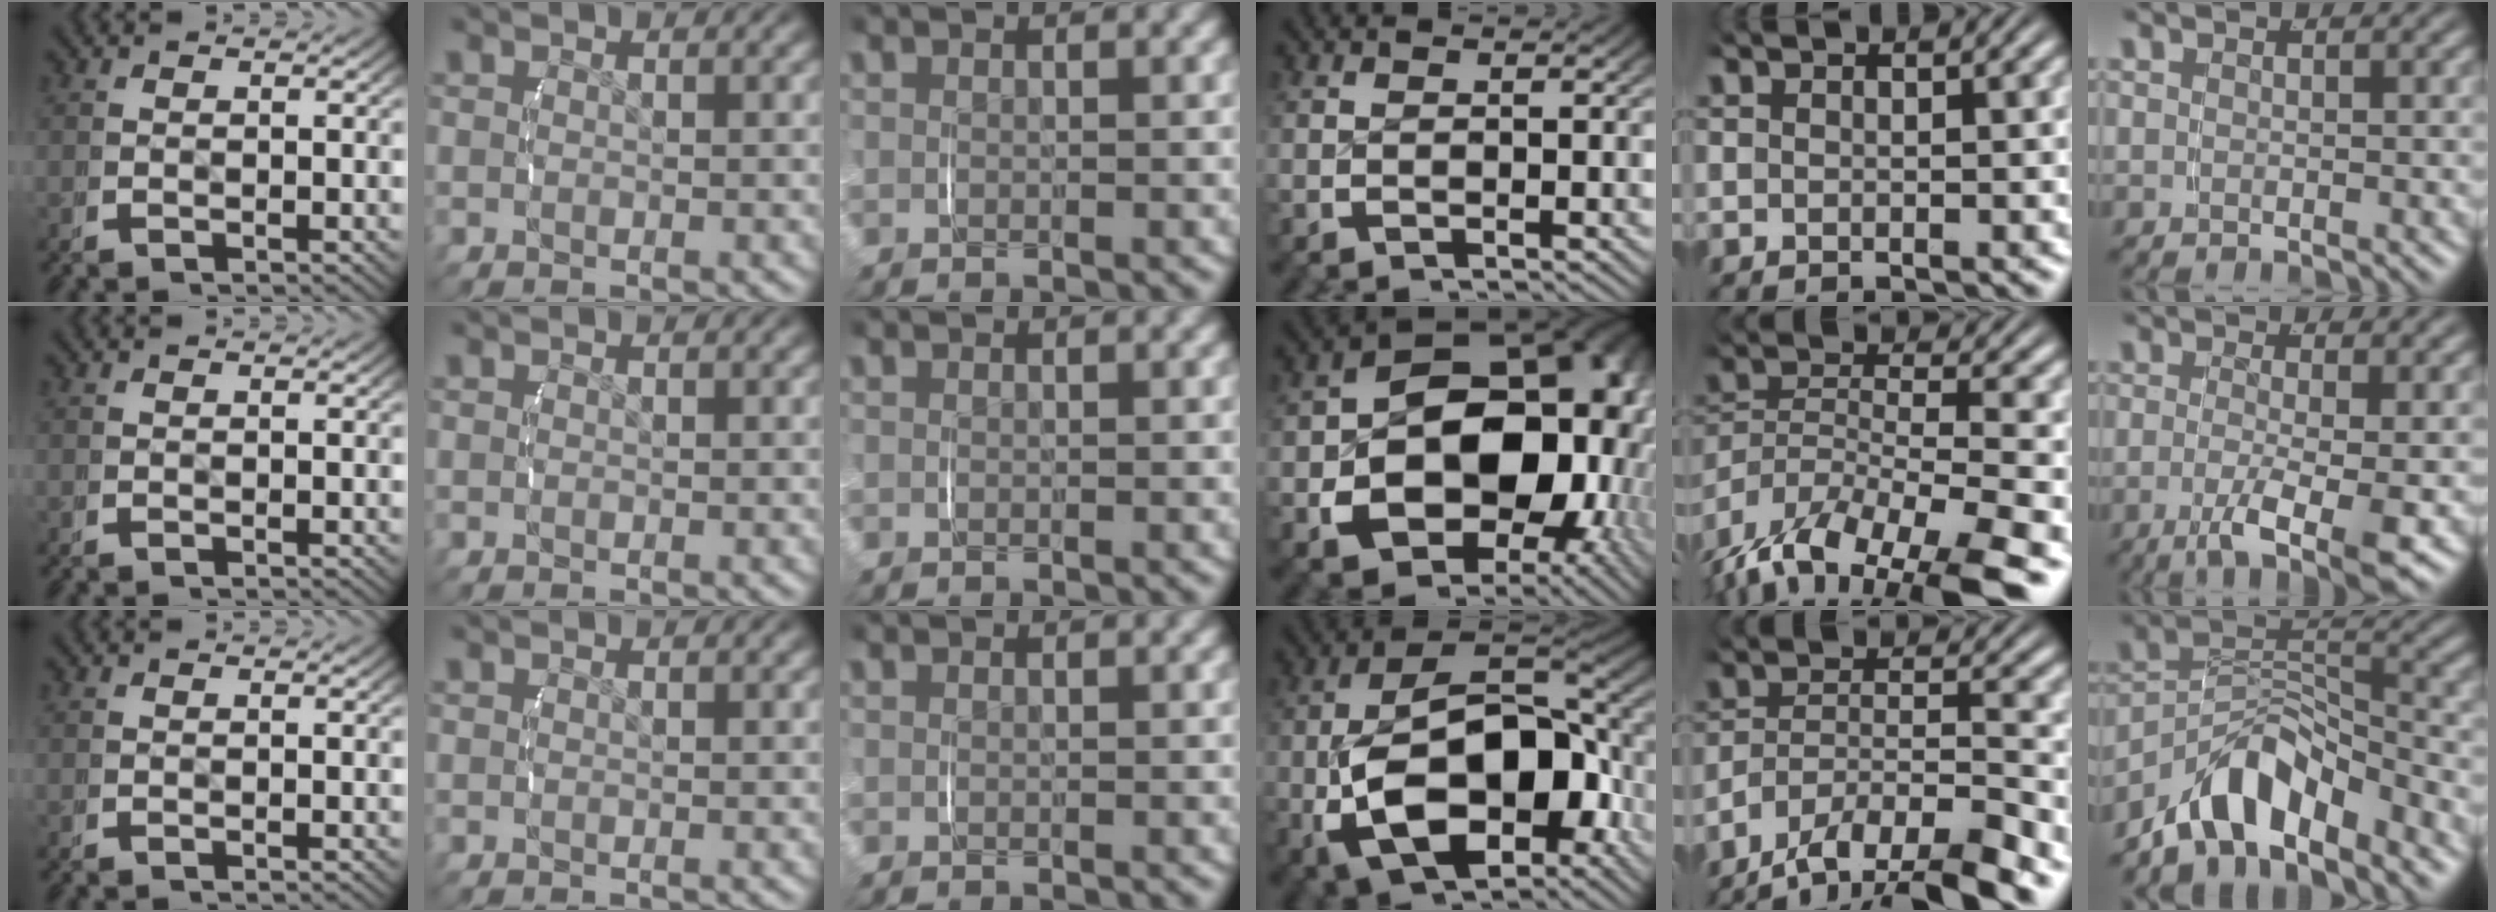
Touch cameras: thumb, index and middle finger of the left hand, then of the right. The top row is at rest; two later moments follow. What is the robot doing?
{"motion": "lift_and_place", "object": "ethernet cable"}